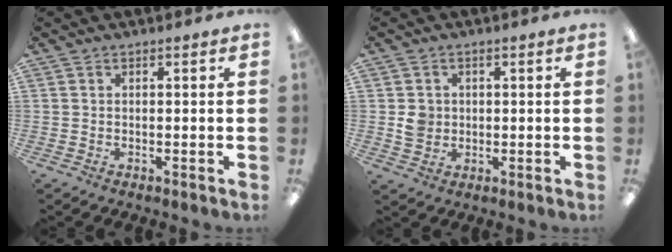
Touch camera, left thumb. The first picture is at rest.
{"total": 3.8, "force": [0.3, 3.6, 1.1], "torque": [-0.010, 0.001, 0.004]}